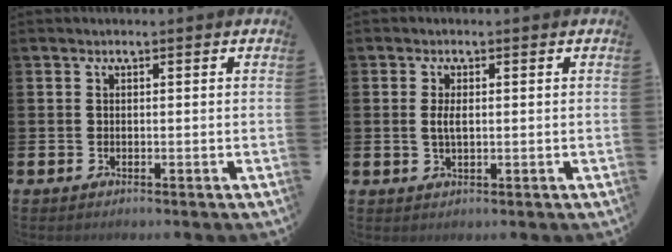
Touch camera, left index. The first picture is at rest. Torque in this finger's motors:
{"motor_torque": [0.57, 0.26, 0.07, 0.11]}